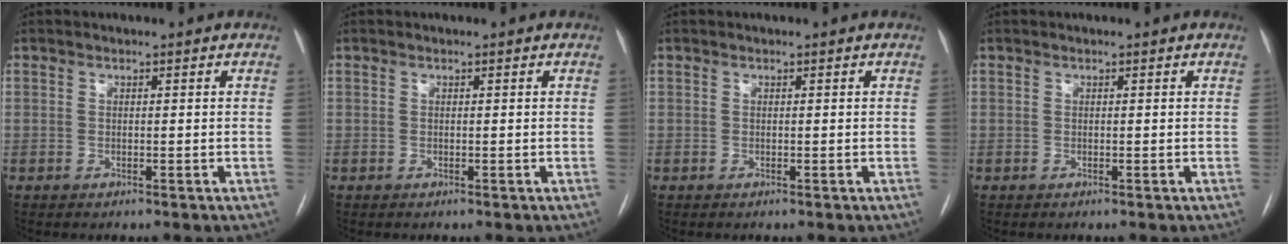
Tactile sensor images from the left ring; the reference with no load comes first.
{"total": 0.0}
{"total": 0.0}
{"total": 0.0}